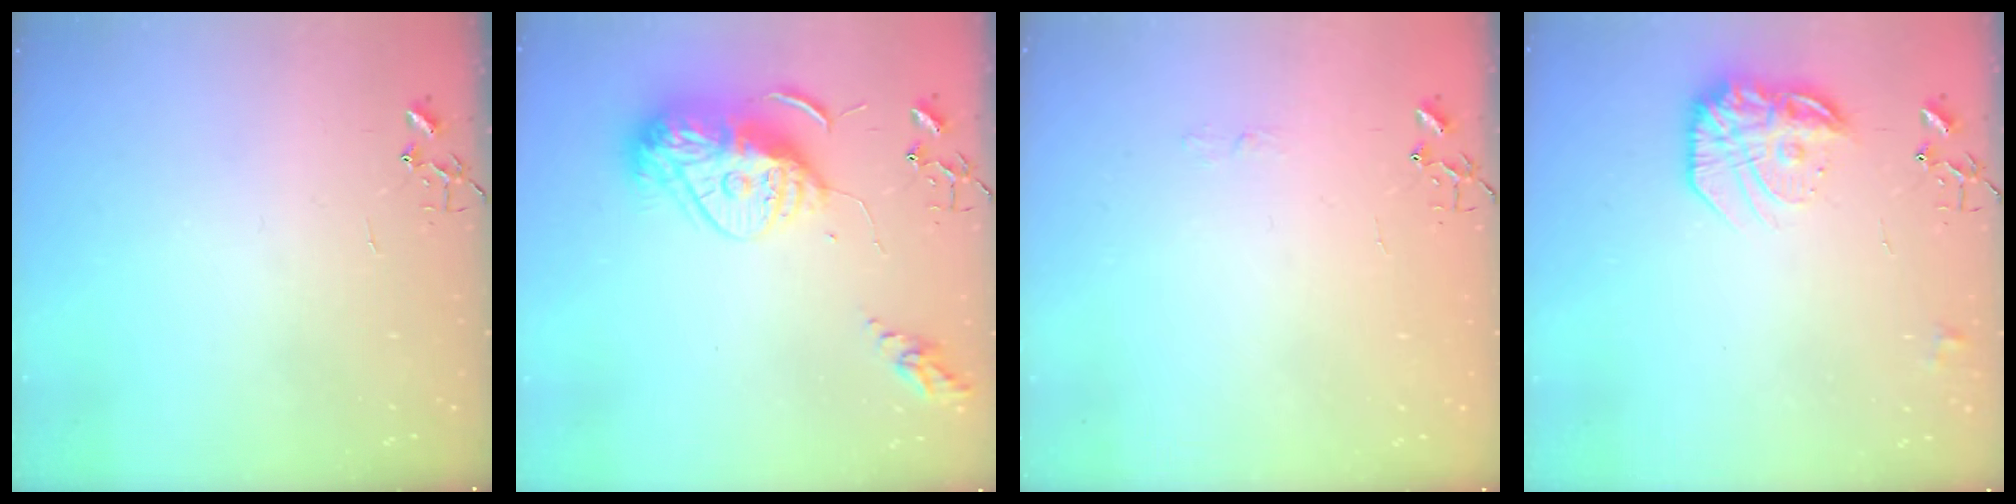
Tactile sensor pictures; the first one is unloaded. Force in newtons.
{"total": 14.7, "press": 14.6, "slide": 1.3}
{"total": 3.6, "press": 3.6, "slide": 0.4}
{"total": 17.3, "press": 17.2, "slide": 1.2}